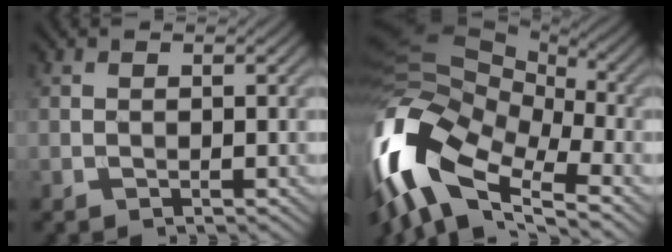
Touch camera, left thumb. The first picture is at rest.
{"total": 16.1, "force": [-6.6, 8.9, 11.8], "torque": [-0.287, -0.005, -0.132]}